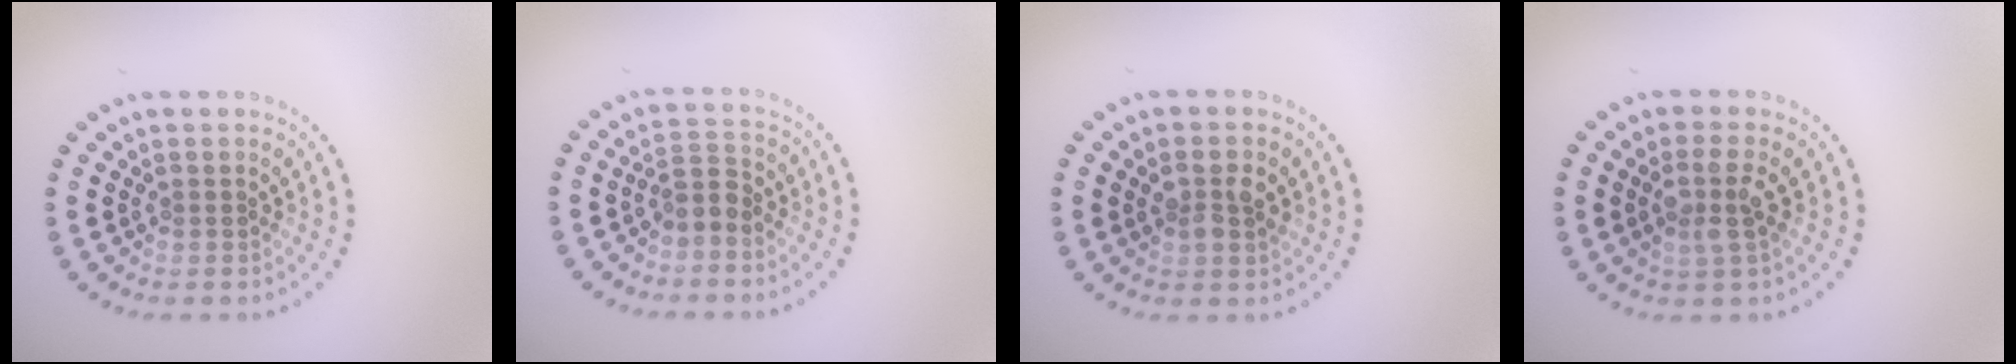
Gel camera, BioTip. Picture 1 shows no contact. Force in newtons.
{"total": 1.9, "press": 1.6, "slide": 1.1}
{"total": 2.4, "press": 2.4, "slide": 0.5}
{"total": 2.5, "press": 2.1, "slide": 1.3}